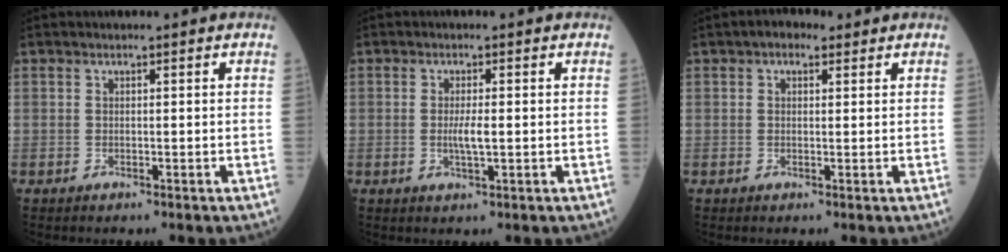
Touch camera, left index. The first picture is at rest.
{"total": 2.6, "force": [-0.2, 0.3, 2.6], "torque": [-0.054, -0.003, -0.003]}
{"total": 2.2, "force": [1.3, 1.3, 1.2], "torque": [-0.021, 0.013, 0.016]}